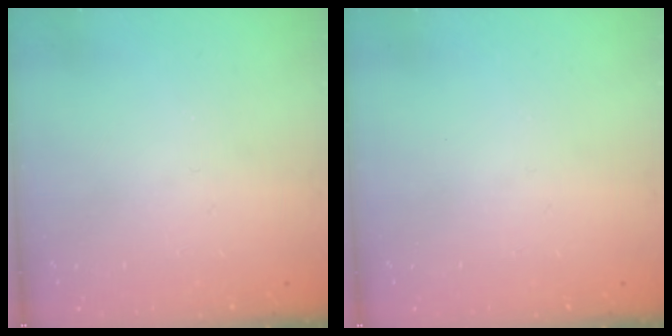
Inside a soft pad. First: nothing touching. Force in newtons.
{"total": 0.0}